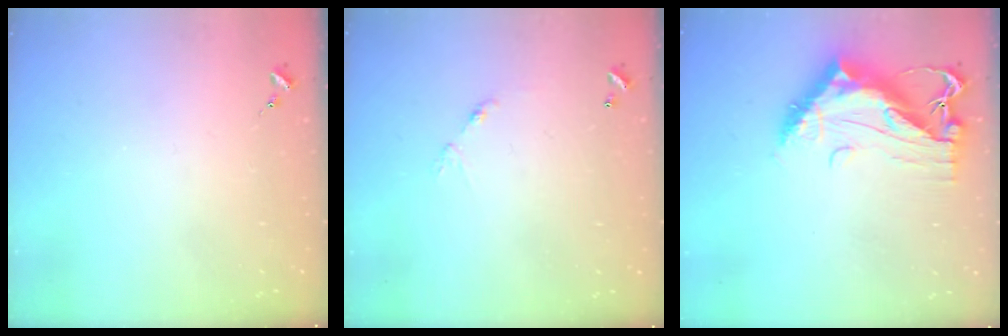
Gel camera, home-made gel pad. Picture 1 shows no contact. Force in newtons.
{"total": 5.5, "press": 5.5, "slide": 0.4}
{"total": 13.7, "press": 13.6, "slide": 1.3}